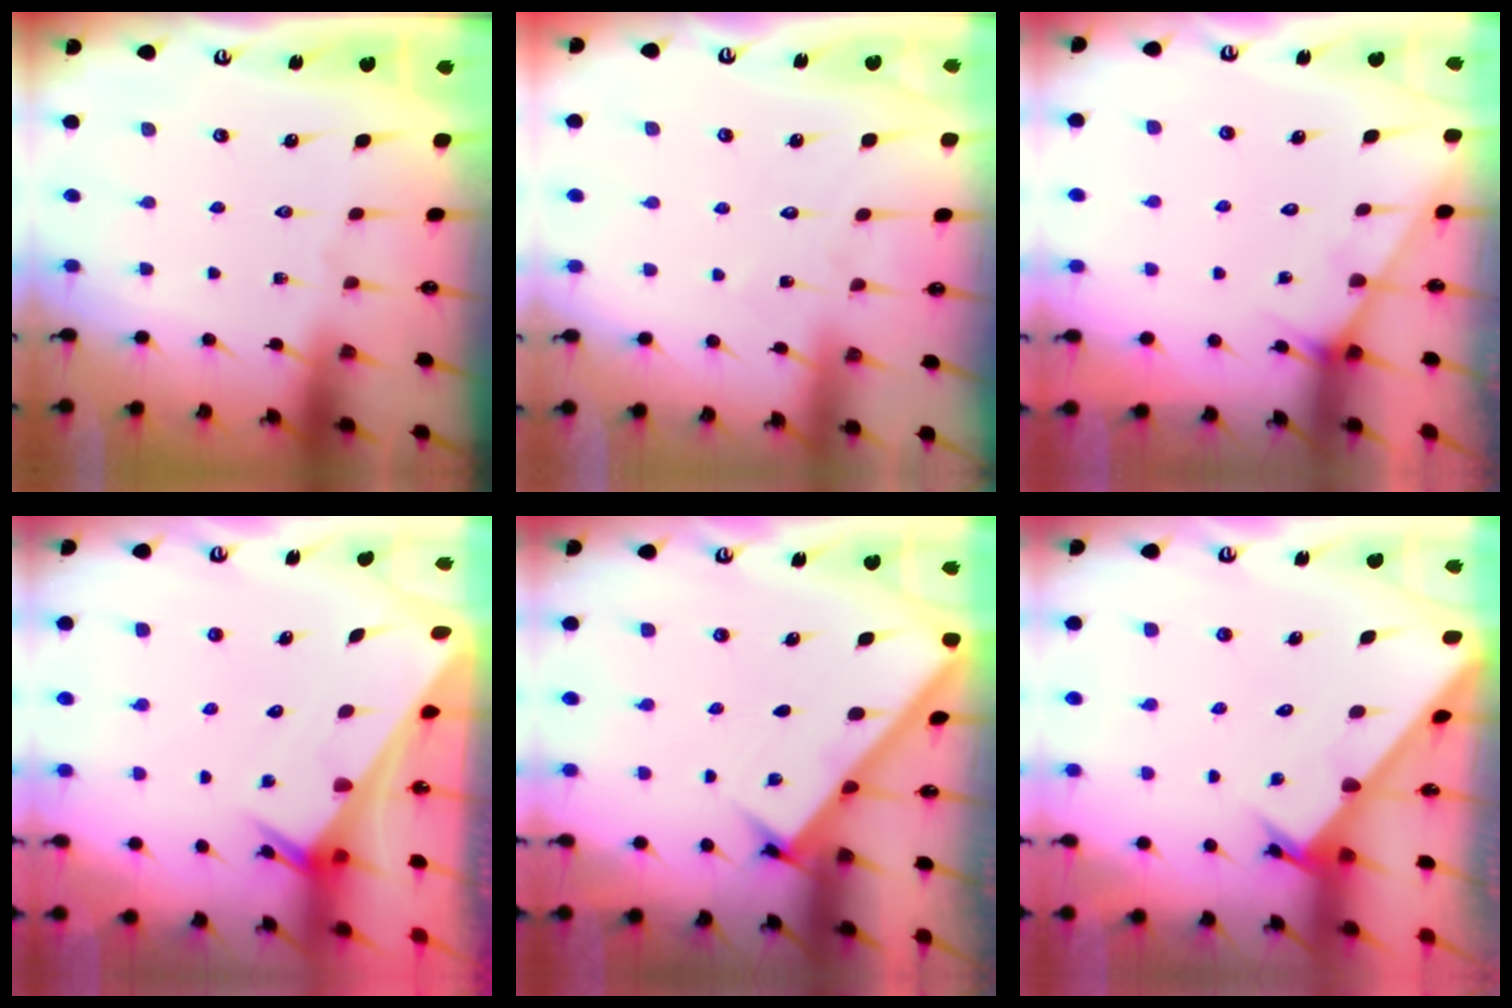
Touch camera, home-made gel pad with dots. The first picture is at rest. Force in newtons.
{"total": 5.0, "press": 5.0, "slide": 0.1}
{"total": 3.6, "press": 3.6, "slide": 0.3}
{"total": 2.6, "press": 2.6, "slide": 0.1}
{"total": 2.8, "press": 2.8, "slide": 0.4}
{"total": 2.6, "press": 2.6, "slide": 0.2}